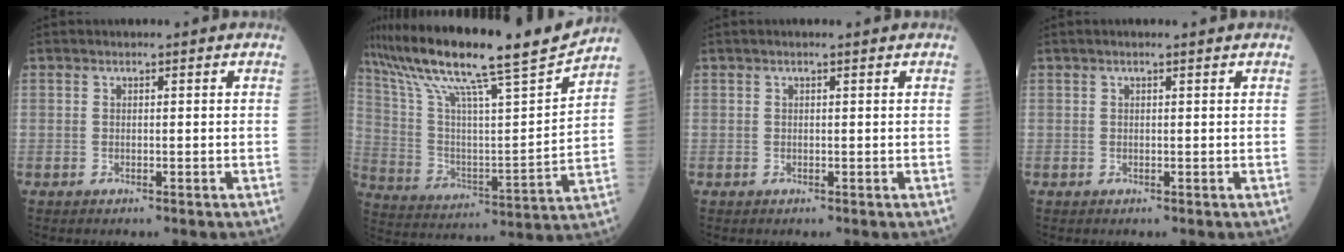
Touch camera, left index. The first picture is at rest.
{"total": 21.9, "force": [18.4, -0.2, 11.9], "torque": [-0.219, -0.010, 0.303]}
{"total": 1.0, "force": [0.8, -0.1, 0.6], "torque": [-0.011, 0.007, 0.014]}
{"total": 1.3, "force": [1.0, -0.1, 0.7], "torque": [-0.012, 0.009, 0.017]}